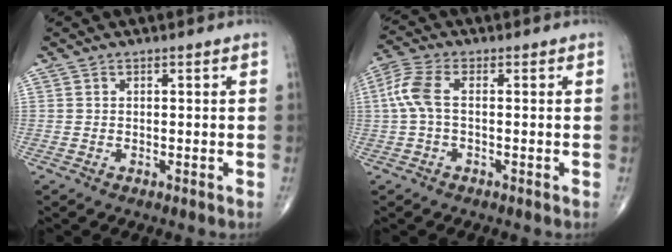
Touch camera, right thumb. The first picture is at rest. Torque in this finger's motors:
{"motor_torque": [-0.27, 0.42, 0.26, -0.26, 0.06]}